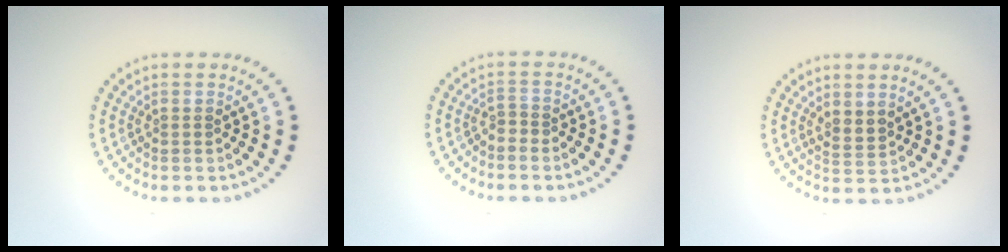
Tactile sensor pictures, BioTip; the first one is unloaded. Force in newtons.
{"total": 0.8, "press": 0.5, "slide": 0.6}
{"total": 1.7, "press": 1.3, "slide": 1.1}